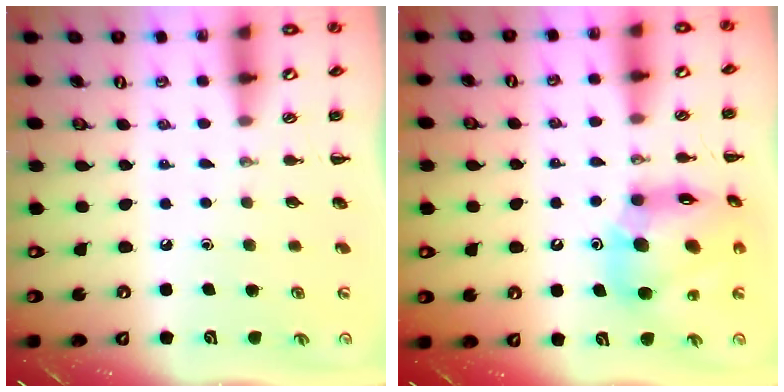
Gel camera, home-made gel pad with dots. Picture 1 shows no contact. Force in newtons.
{"total": 16.9, "press": 16.1, "slide": 5.0}